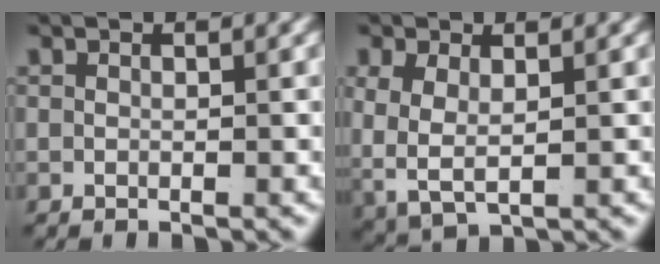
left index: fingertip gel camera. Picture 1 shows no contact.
{"total": 5.5, "force": [0.2, 4.5, 3.2], "torque": [-0.099, -0.019, 0.009]}